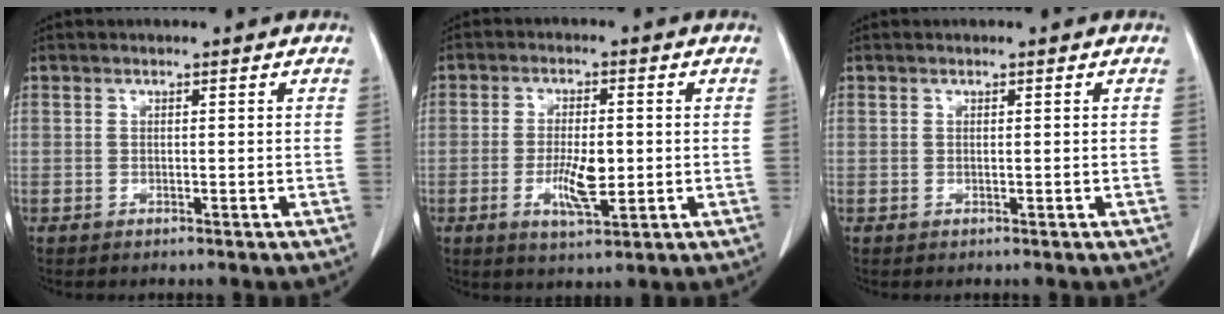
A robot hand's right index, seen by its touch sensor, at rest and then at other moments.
{"total": 6.5, "force": [-1.2, 1.9, 6.1], "torque": [-0.114, -0.008, -0.017]}
{"total": 0.0}